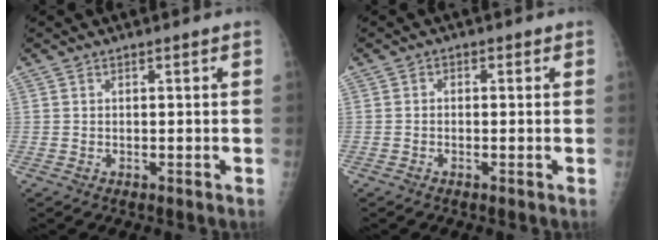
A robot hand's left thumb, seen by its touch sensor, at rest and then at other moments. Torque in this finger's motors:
{"motor_torque": [-0.21, 0.00, -0.15, -0.08, -0.02]}